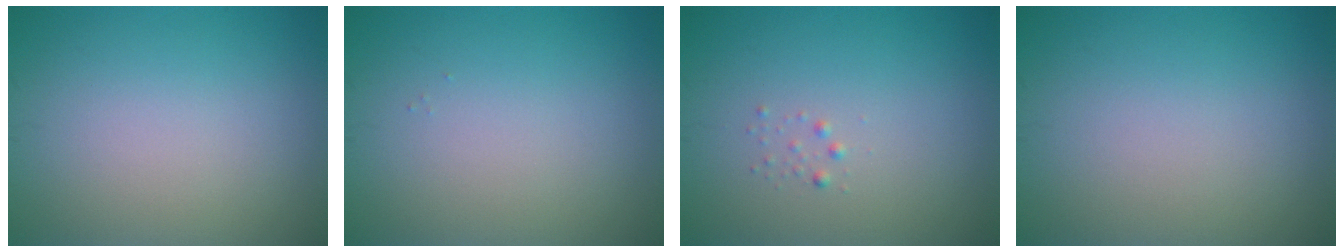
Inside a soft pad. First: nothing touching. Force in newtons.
{"total": 0.0}
{"total": 0.6, "press": 0.6, "slide": 0.0}
{"total": 0.0}